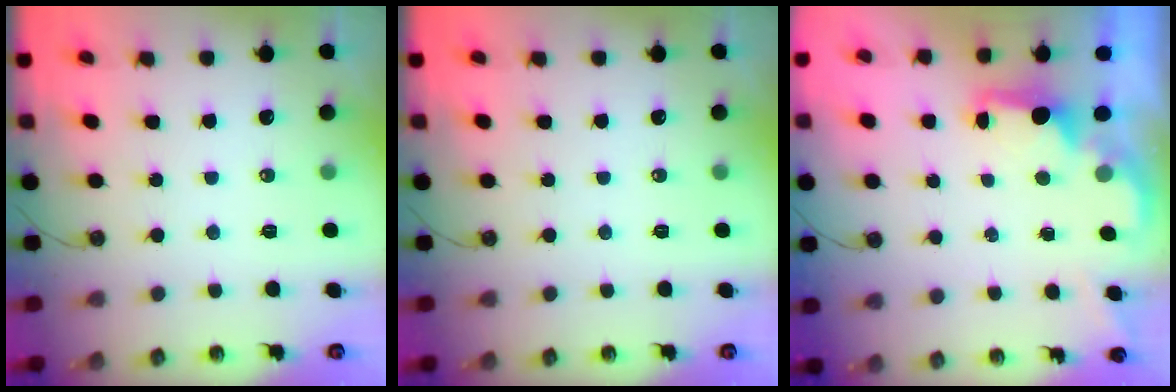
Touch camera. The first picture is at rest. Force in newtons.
{"total": 0.0}
{"total": 1.6, "press": 1.5, "slide": 0.6}